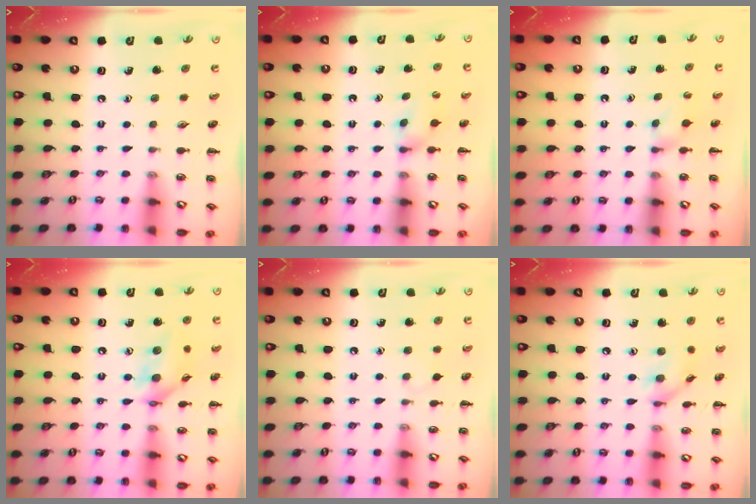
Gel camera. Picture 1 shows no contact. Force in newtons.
{"total": 5.1, "press": 4.9, "slide": 1.6}
{"total": 2.9, "press": 2.7, "slide": 1.0}
{"total": 12.1, "press": 11.9, "slide": 2.3}
{"total": 2.6, "press": 2.4, "slide": 1.1}
{"total": 7.4, "press": 7.3, "slide": 0.5}